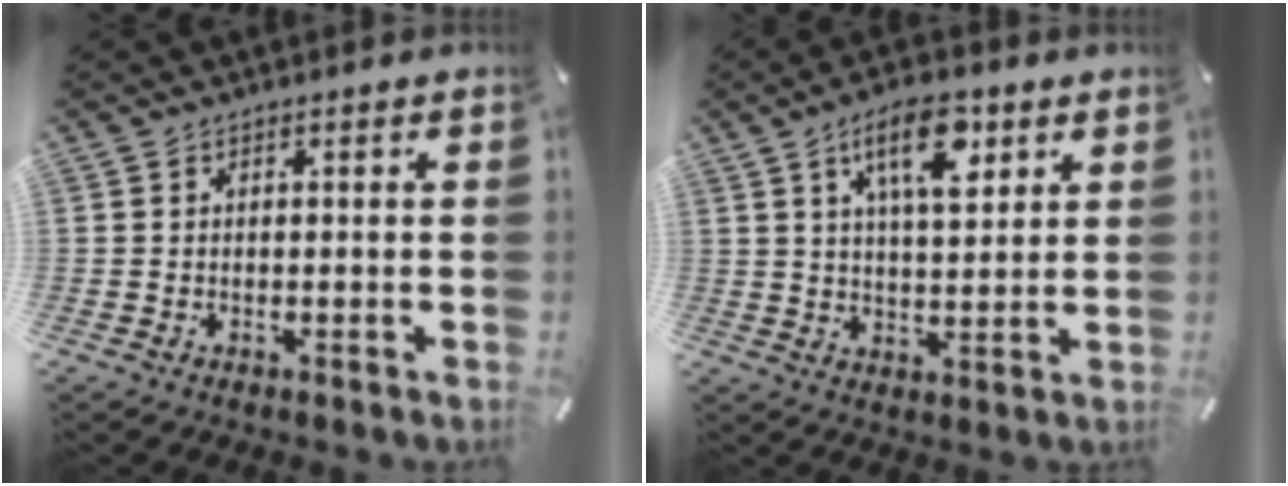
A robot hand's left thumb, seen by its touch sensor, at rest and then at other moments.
{"total": 11.5, "force": [5.8, 5.0, 8.6], "torque": [-0.131, -0.013, 0.097]}